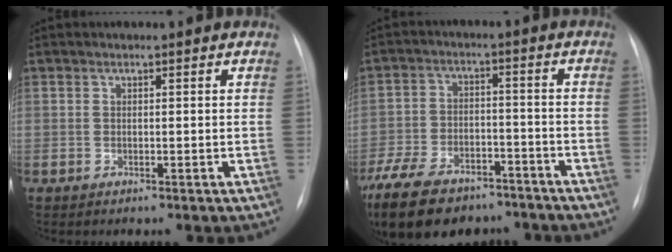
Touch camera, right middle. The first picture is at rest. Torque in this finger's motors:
{"motor_torque": [1.00, -0.95, 0.92, 0.21]}